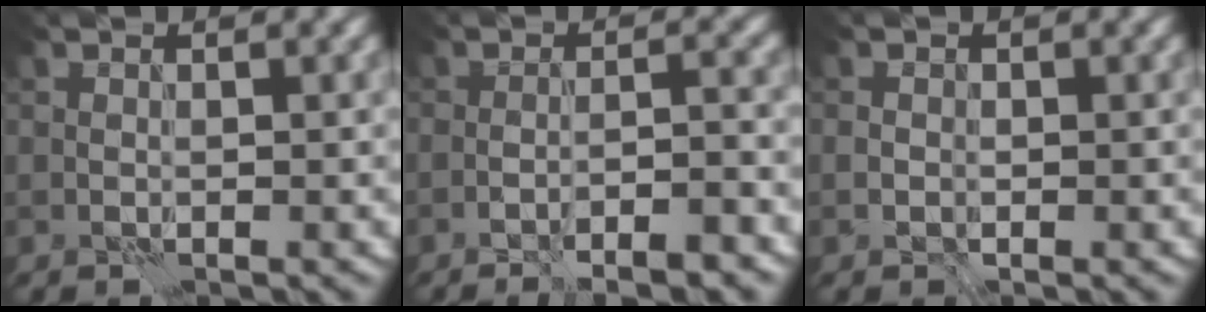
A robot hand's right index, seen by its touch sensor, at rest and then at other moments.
{"total": 5.4, "force": [-3.9, 1.0, 3.7], "torque": [-0.041, 0.014, -0.057]}
{"total": 1.0, "force": [-0.3, 0.9, 0.3], "torque": [-0.003, -0.001, -0.008]}